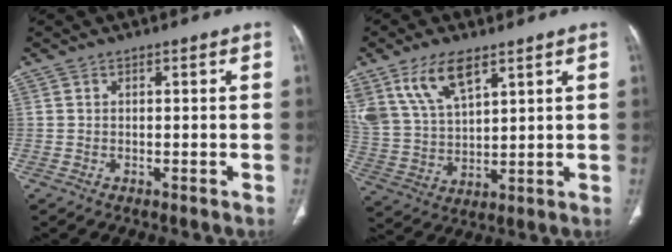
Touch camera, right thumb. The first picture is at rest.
{"total": 11.9, "force": [7.2, 5.4, 7.9], "torque": [-0.147, -0.022, 0.153]}